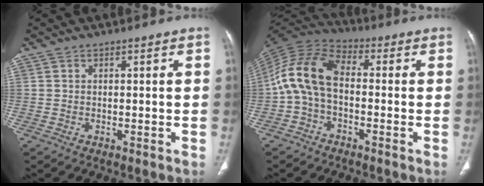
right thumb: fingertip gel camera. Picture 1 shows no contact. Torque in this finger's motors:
{"motor_torque": [1.23, 2.33, 0.98, -1.00, 0.44]}